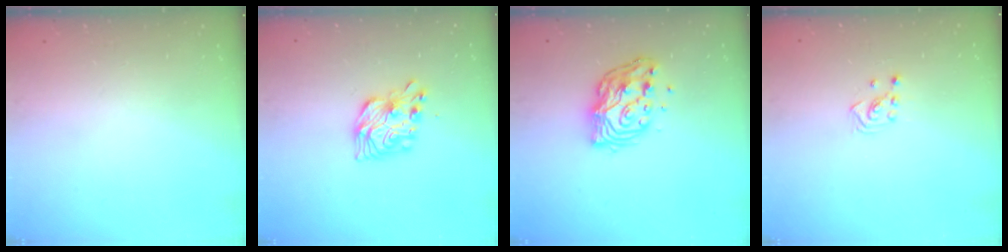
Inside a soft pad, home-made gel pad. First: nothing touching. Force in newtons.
{"total": 11.5, "press": 11.5, "slide": 0.4}
{"total": 13.8, "press": 13.7, "slide": 1.6}
{"total": 2.5, "press": 2.4, "slide": 0.8}